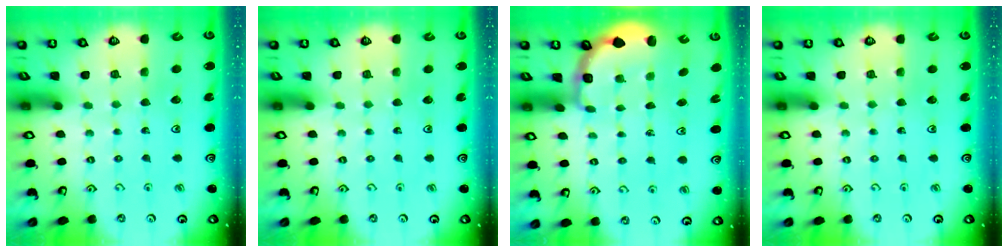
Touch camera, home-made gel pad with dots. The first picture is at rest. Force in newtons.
{"total": 0.0}
{"total": 2.9, "press": 2.3, "slide": 1.7}
{"total": 0.0}